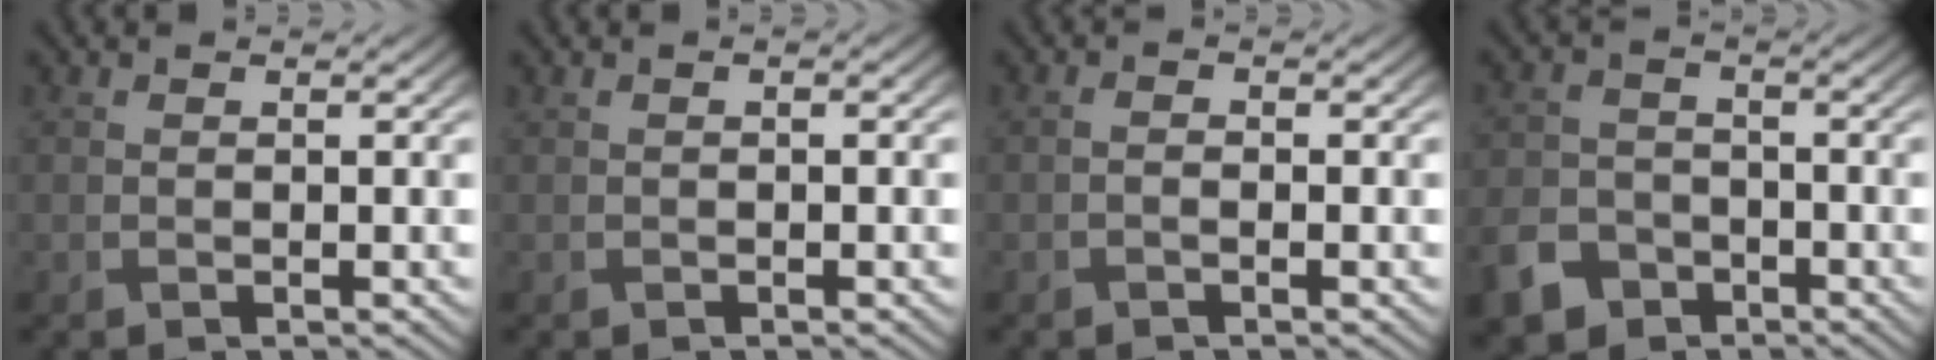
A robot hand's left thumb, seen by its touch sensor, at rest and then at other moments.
{"total": 0.7, "force": [0.0, 0.3, 0.6], "torque": [-0.011, 0.005, 0.002]}
{"total": 0.8, "force": [-0.4, 0.4, 0.6], "torque": [-0.012, 0.001, -0.006]}
{"total": 6.2, "force": [-3.9, 4.2, 2.2], "torque": [-0.062, -0.012, -0.081]}